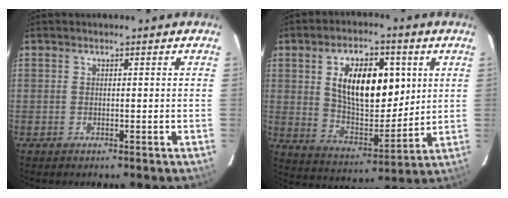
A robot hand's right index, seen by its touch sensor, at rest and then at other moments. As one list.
[{"total": 16.5, "force": [4.6, 8.6, 13.3], "torque": [-0.221, 0.007, 0.088]}]